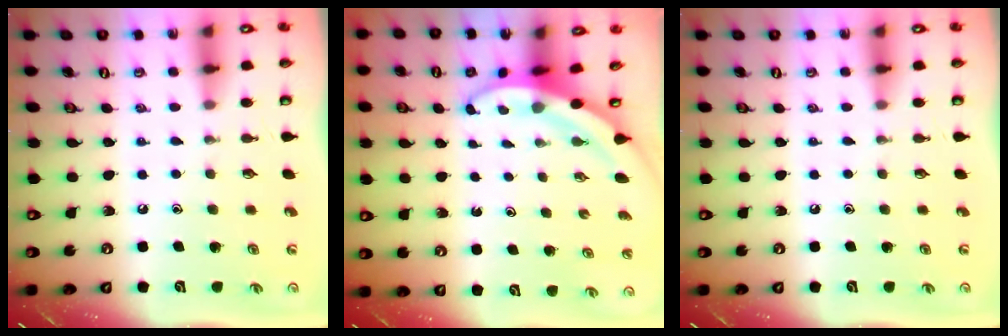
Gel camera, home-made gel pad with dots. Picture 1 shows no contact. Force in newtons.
{"total": 3.3, "press": 3.3, "slide": 0.3}
{"total": 0.0}